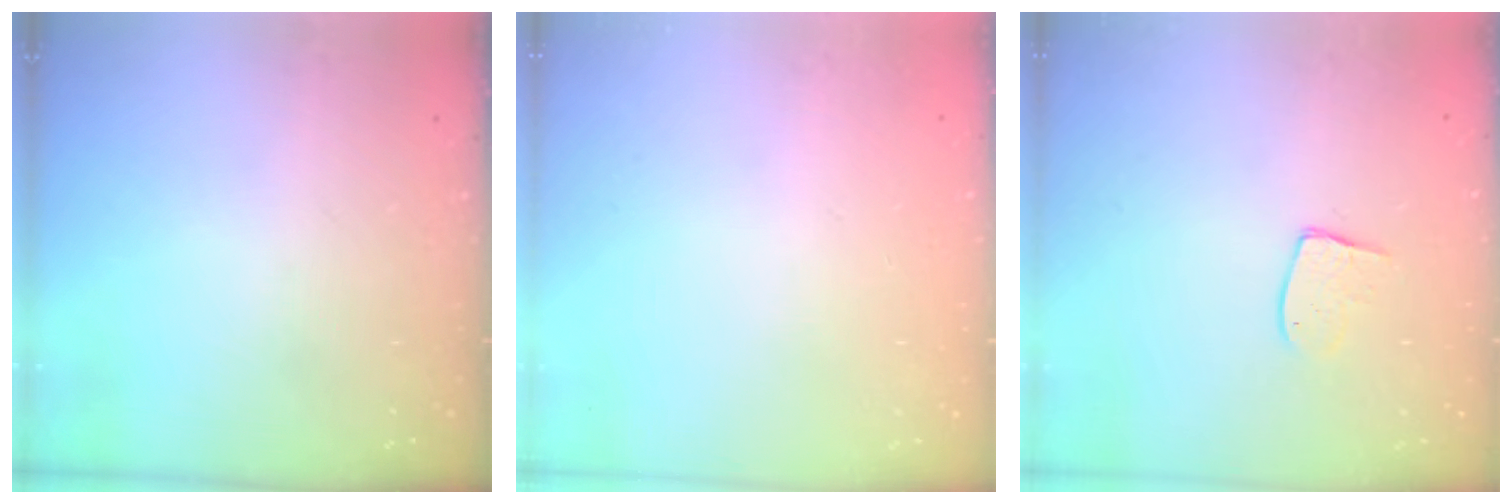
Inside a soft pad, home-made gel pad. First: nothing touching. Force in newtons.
{"total": 0.0}
{"total": 7.9, "press": 7.9, "slide": 0.4}